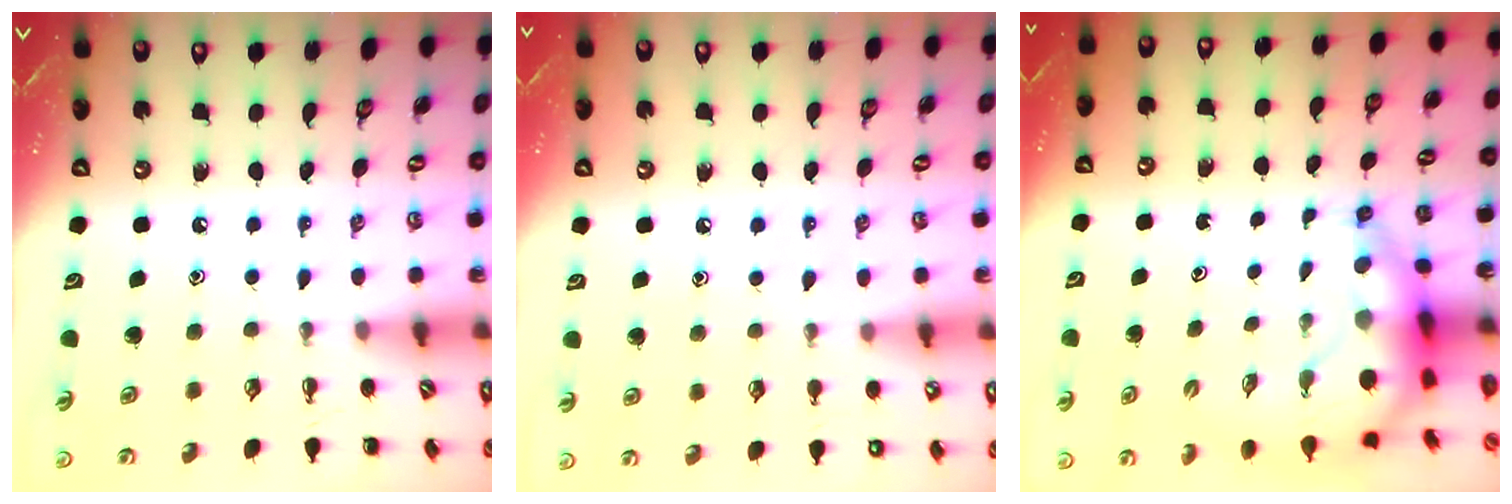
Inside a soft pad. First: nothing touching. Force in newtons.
{"total": 7.0, "press": 6.7, "slide": 1.9}
{"total": 8.3, "press": 8.0, "slide": 2.1}